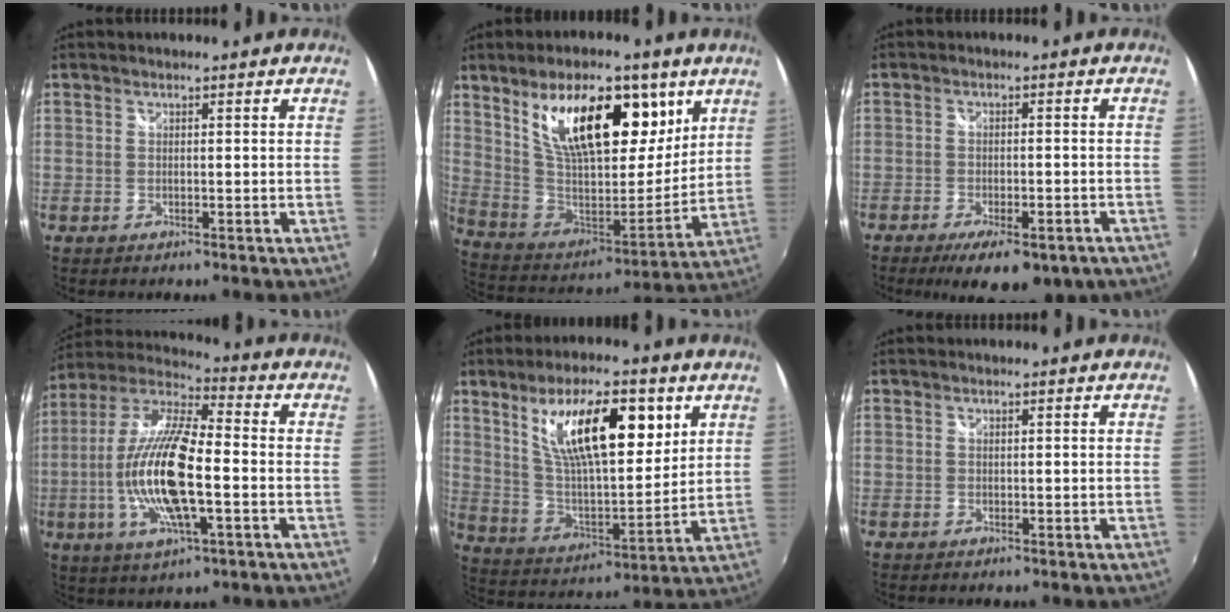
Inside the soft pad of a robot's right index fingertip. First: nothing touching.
{"total": 23.9, "force": [11.2, 11.0, 18.0], "torque": [-0.312, 0.010, 0.202]}
{"total": 12.9, "force": [-8.9, 4.5, 8.2], "torque": [-0.152, -0.032, -0.119]}
{"total": 18.6, "force": [-3.4, 5.3, 17.5], "torque": [-0.345, -0.008, -0.070]}
{"total": 19.1, "force": [8.7, 6.9, 15.6], "torque": [-0.260, 0.004, 0.161]}
{"total": 0.0}